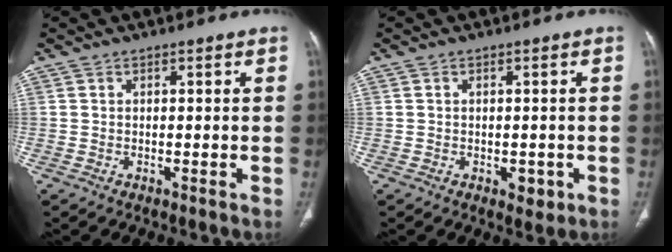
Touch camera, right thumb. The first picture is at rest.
{"total": 2.6, "force": [-0.8, 1.6, 1.8], "torque": [-0.011, 0.001, -0.005]}